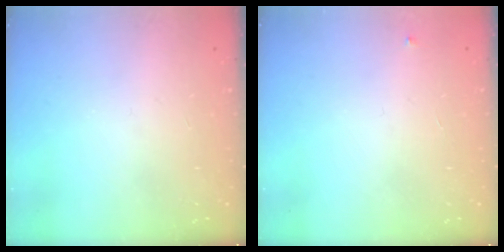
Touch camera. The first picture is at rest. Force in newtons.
{"total": 3.0, "press": 2.9, "slide": 0.4}